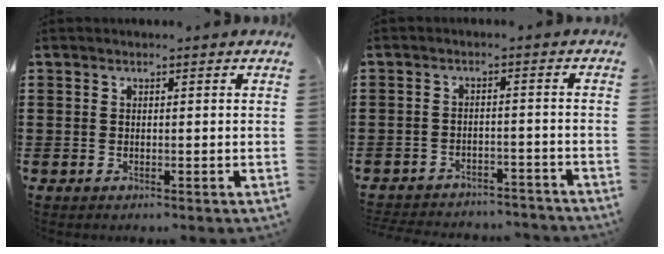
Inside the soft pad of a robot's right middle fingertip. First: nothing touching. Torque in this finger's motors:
{"motor_torque": [0.80, -0.53, 0.74, 0.18]}